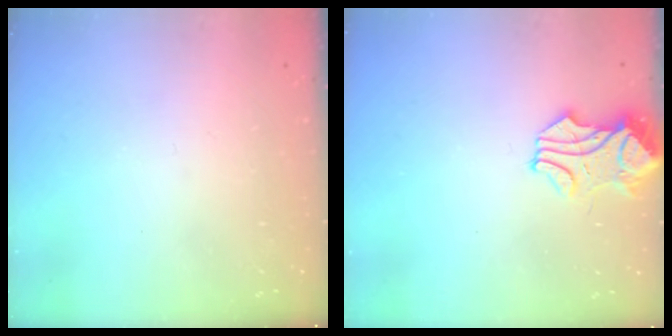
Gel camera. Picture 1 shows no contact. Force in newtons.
{"total": 1.6, "press": 1.4, "slide": 0.8}